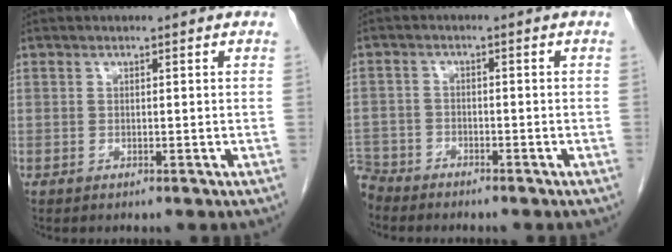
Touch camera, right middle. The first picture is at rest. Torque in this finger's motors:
{"motor_torque": [1.12, -1.02, 1.02, -0.07]}